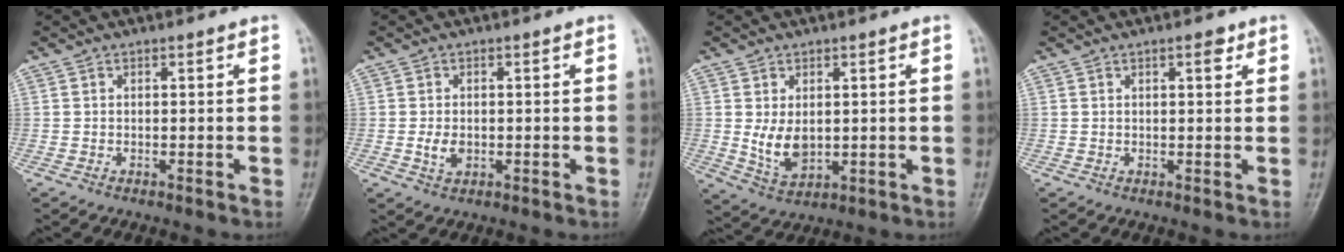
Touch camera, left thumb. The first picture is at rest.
{"total": 3.0, "force": [-0.4, 2.1, 2.1], "torque": [-0.039, -0.002, -0.006]}
{"total": 6.2, "force": [0.5, 4.1, 4.6], "torque": [-0.071, -0.016, 0.024]}
{"total": 2.2, "force": [1.2, 0.8, 1.7], "torque": [-0.018, -0.003, 0.015]}